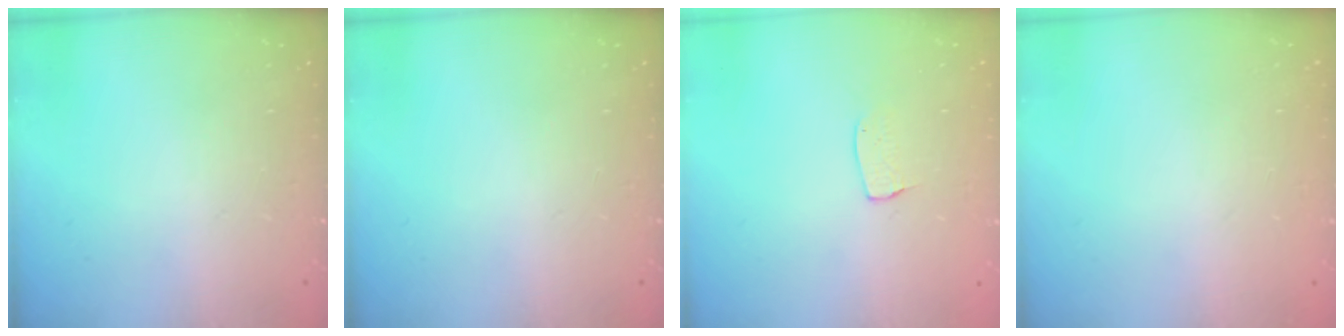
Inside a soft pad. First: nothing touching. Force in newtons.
{"total": 0.0}
{"total": 5.3, "press": 5.3, "slide": 0.3}
{"total": 0.0}